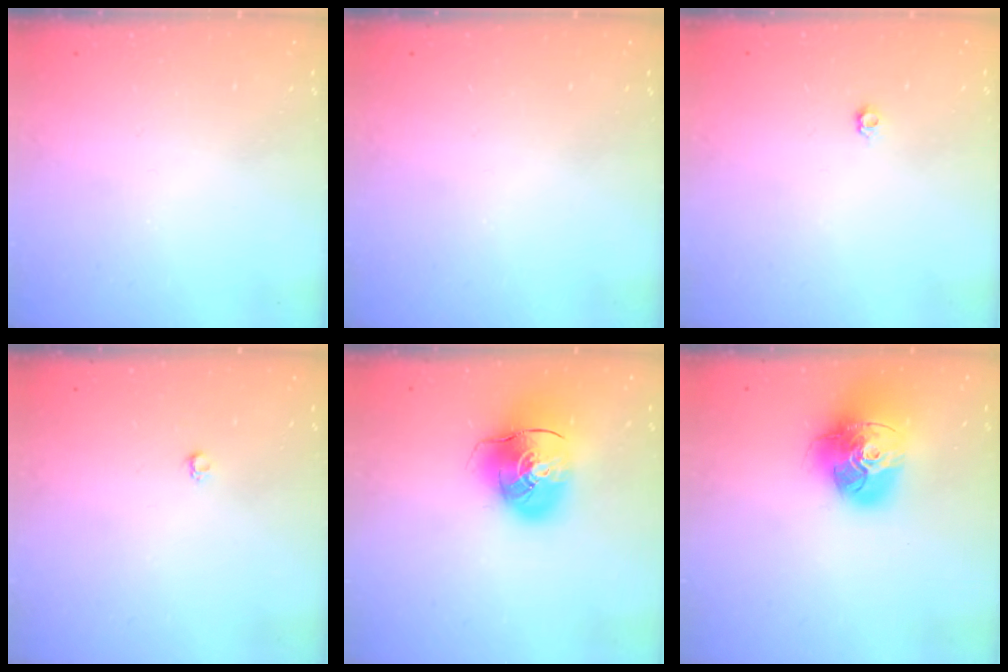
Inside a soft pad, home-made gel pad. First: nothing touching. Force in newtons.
{"total": 0.0}
{"total": 3.5, "press": 3.5, "slide": 0.4}
{"total": 2.6, "press": 2.6, "slide": 0.4}
{"total": 14.3, "press": 14.1, "slide": 2.3}
{"total": 18.8, "press": 18.6, "slide": 2.1}